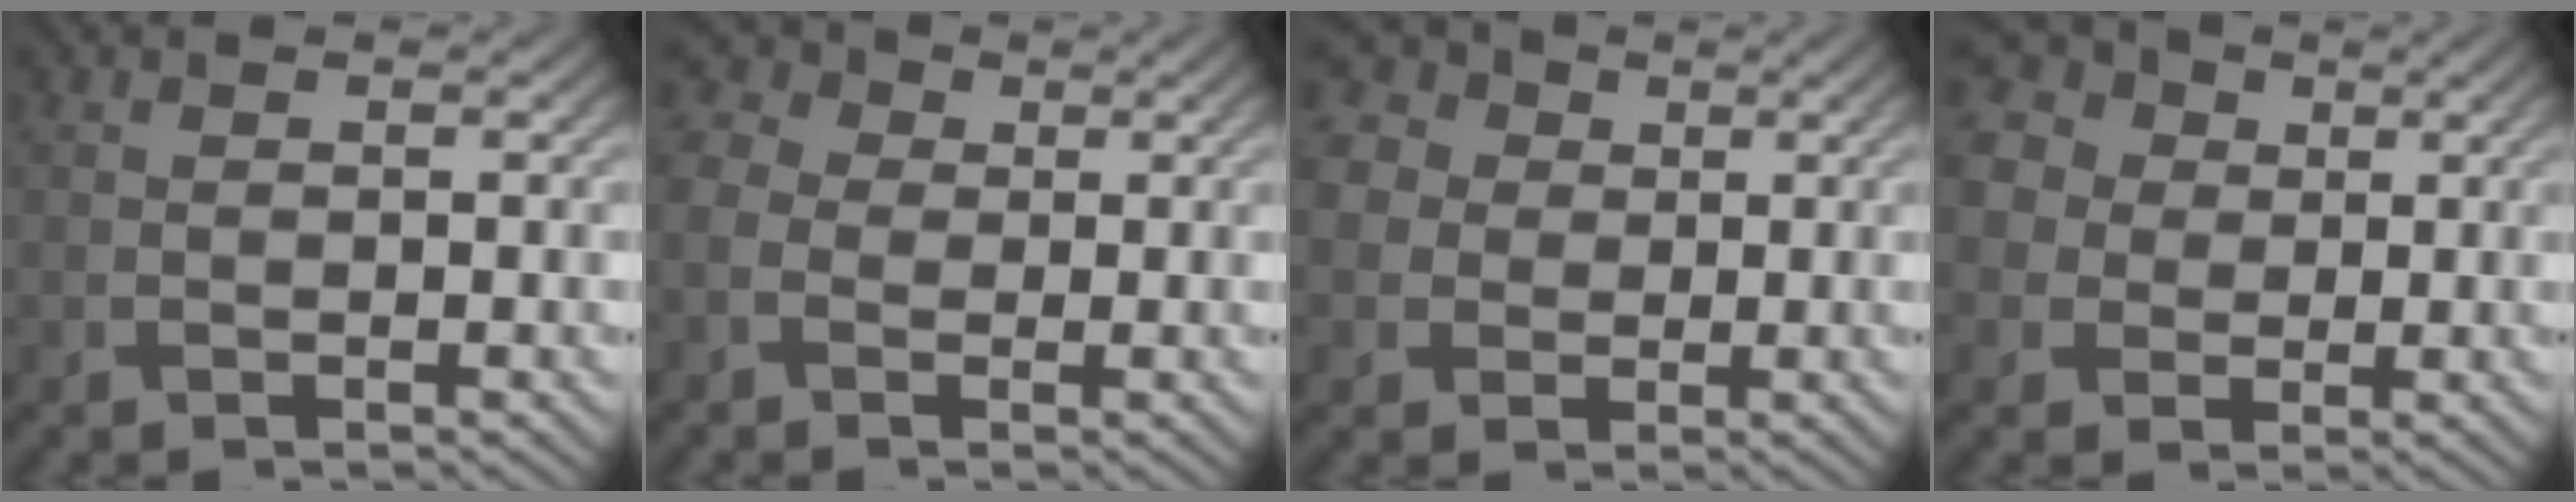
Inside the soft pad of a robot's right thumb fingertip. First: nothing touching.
{"total": 5.1, "force": [-0.8, 4.2, 2.8], "torque": [-0.094, 0.009, -0.034]}
{"total": 11.2, "force": [3.4, 9.5, 5.0], "torque": [-0.166, 0.024, 0.051]}
{"total": 13.4, "force": [4.8, 10.9, 6.2], "torque": [-0.188, 0.035, 0.070]}